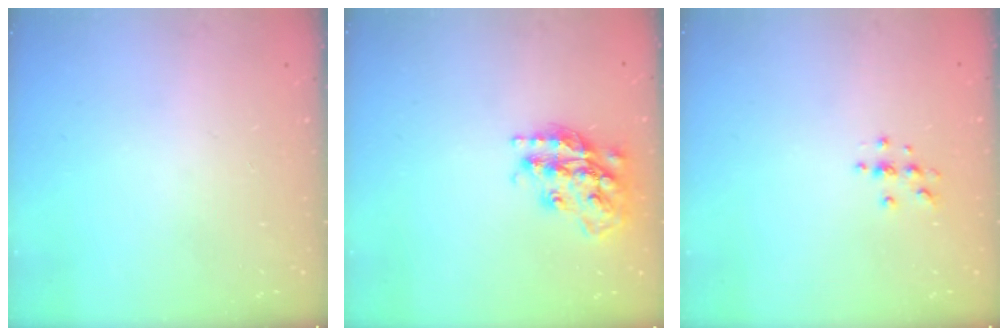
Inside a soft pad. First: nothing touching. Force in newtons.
{"total": 18.6, "press": 18.5, "slide": 1.5}
{"total": 3.8, "press": 3.8, "slide": 0.4}